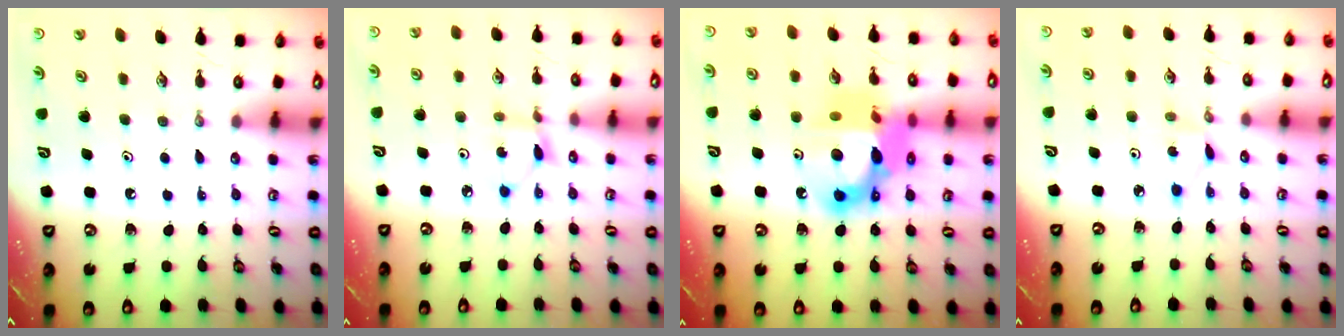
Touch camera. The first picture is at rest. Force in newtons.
{"total": 2.2, "press": 2.2, "slide": 0.1}
{"total": 16.7, "press": 16.6, "slide": 1.4}
{"total": 1.7, "press": 1.6, "slide": 0.2}